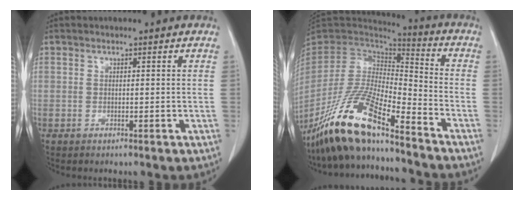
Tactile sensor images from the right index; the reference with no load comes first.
{"total": 17.8, "force": [-13.2, 3.1, 11.5], "torque": [-0.230, -0.024, -0.248]}